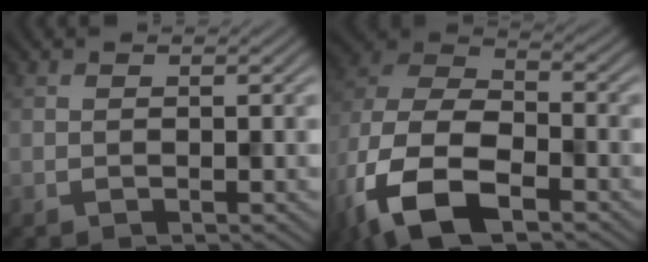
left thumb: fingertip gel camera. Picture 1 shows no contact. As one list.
[{"total": 15.4, "force": [-7.4, 8.4, 10.6], "torque": [-0.254, -0.032, -0.149]}]